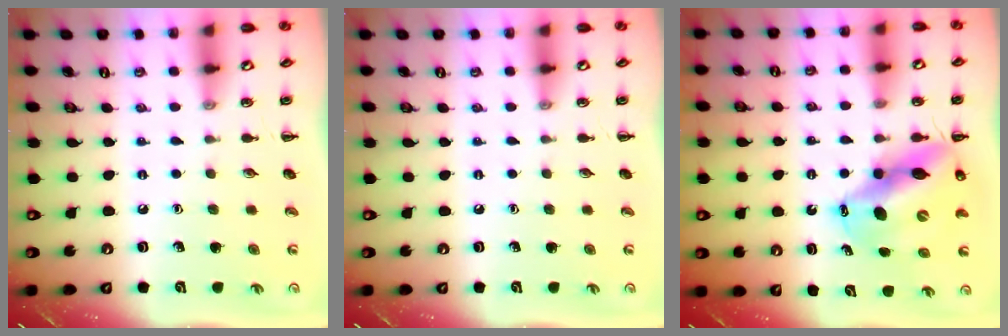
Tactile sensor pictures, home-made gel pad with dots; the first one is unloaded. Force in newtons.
{"total": 0.0}
{"total": 14.1, "press": 13.6, "slide": 3.6}